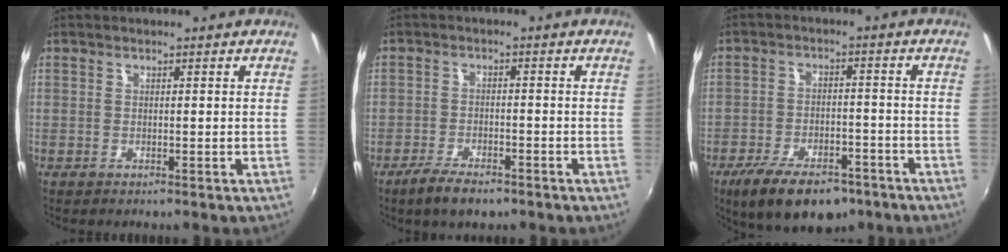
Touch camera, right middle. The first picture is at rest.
{"total": 5.9, "force": [-4.4, 2.2, 3.2], "torque": [-0.084, -0.009, -0.080]}
{"total": 14.2, "force": [-9.7, 6.3, 8.2], "torque": [-0.171, -0.020, -0.150]}